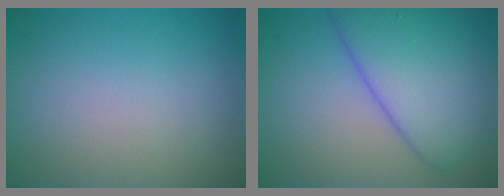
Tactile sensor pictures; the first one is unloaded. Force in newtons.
{"total": 8.5, "press": 8.5, "slide": 0.4}